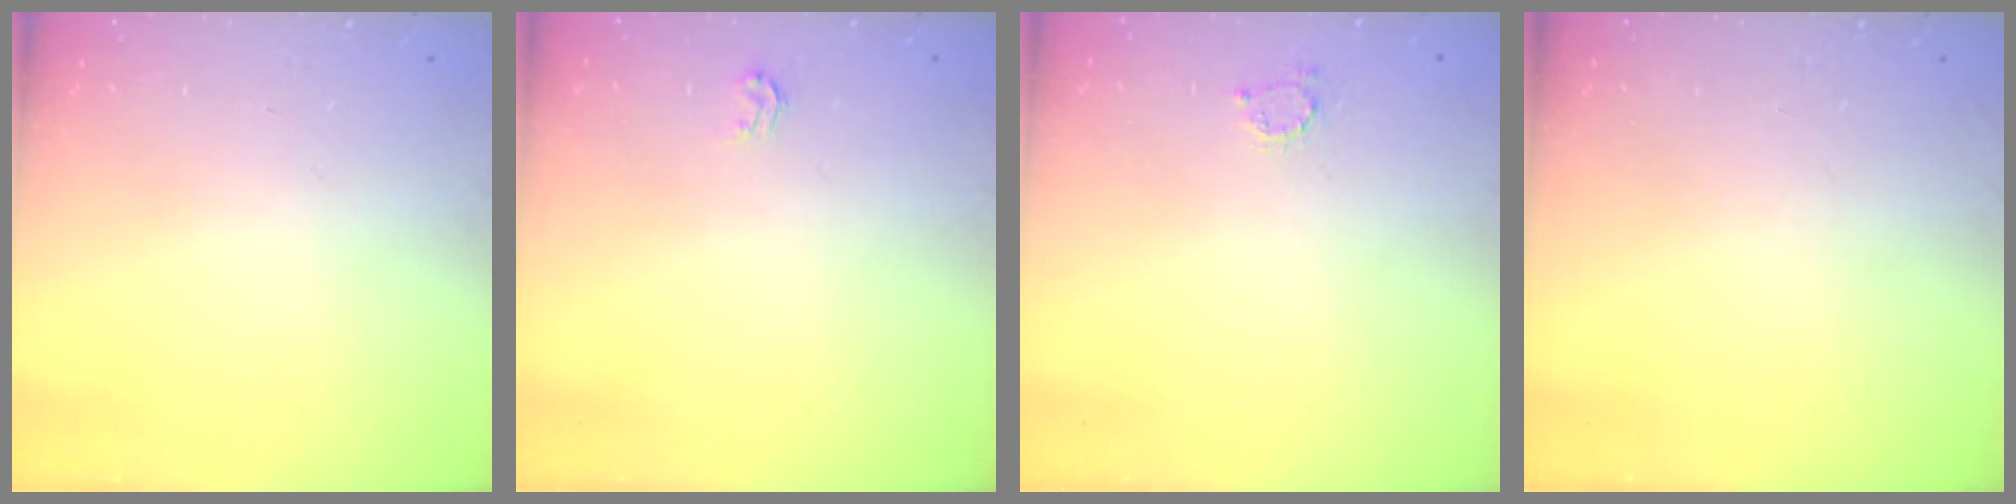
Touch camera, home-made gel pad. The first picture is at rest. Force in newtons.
{"total": 2.9, "press": 2.9, "slide": 0.1}
{"total": 2.7, "press": 2.7, "slide": 0.4}
{"total": 0.0}